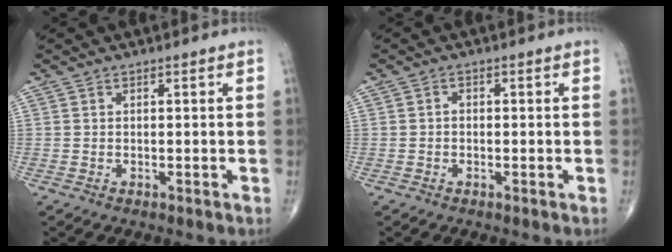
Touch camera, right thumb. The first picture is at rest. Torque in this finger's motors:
{"motor_torque": [-0.35, 0.13, 0.17, 0.04, 0.00]}